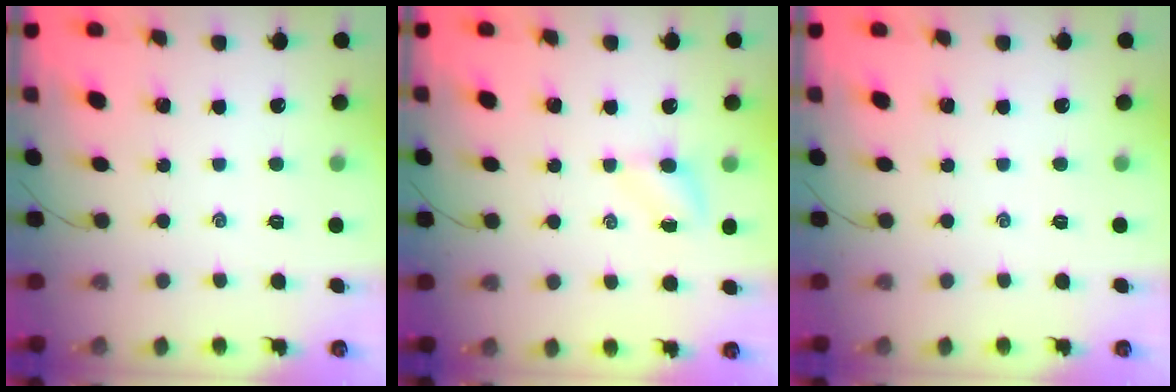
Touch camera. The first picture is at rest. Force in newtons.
{"total": 4.0, "press": 3.8, "slide": 1.3}
{"total": 0.0}